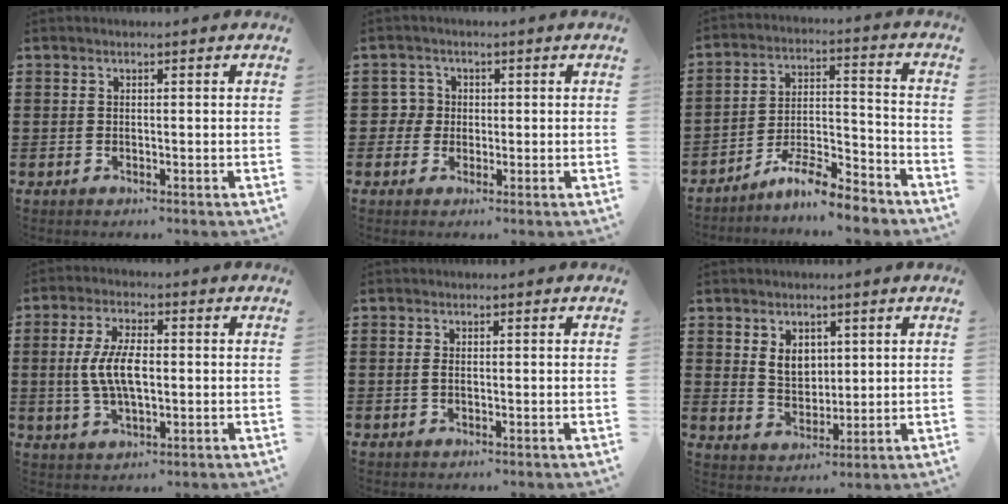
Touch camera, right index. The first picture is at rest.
{"total": 3.1, "force": [0.0, 3.0, 0.7], "torque": [-0.028, 0.010, -0.003]}
{"total": 8.6, "force": [-7.9, 0.9, 3.4], "torque": [-0.051, 0.022, -0.148]}
{"total": 7.1, "force": [-0.1, 3.0, 6.4], "torque": [-0.147, -0.002, -0.010]}
{"total": 0.8, "force": [-0.1, 0.2, 0.8], "torque": [-0.024, -0.003, -0.004]}
{"total": 4.5, "force": [1.7, 3.3, 2.6], "torque": [-0.054, 0.009, 0.027]}